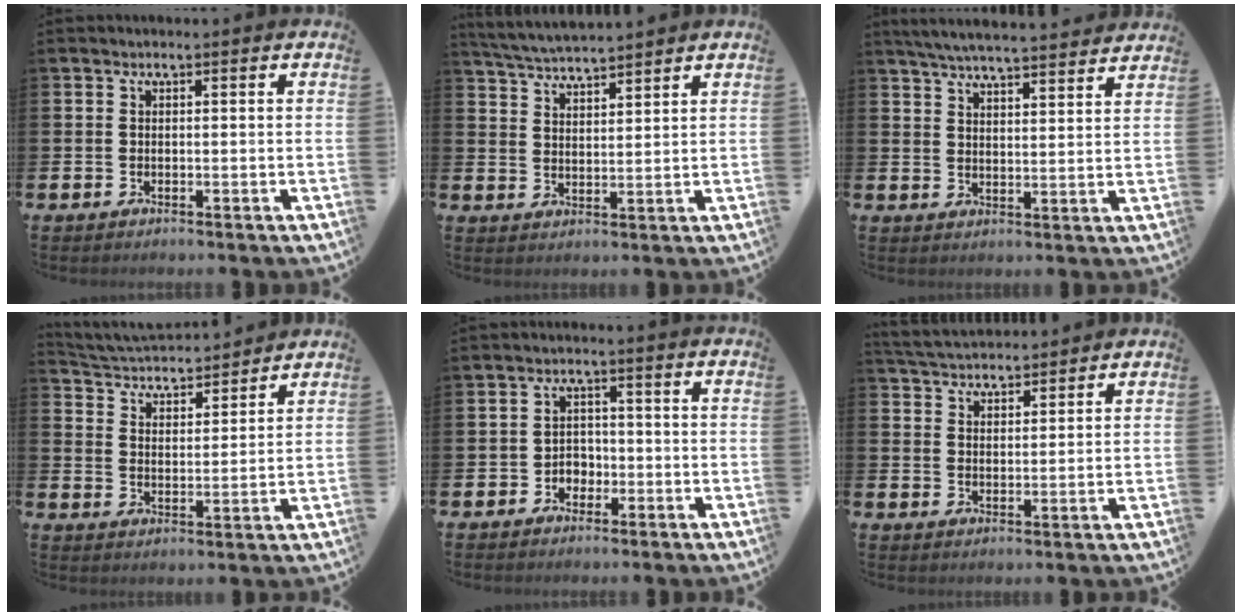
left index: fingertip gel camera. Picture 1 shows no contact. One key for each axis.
{"total": 4.4, "fx": 4.4, "fy": 0.0, "fz": 0.4, "tx": -0.025, "ty": -0.024, "tz": 0.079}
{"total": 5.8, "fx": 5.6, "fy": 0.0, "fz": 1.1, "tx": -0.033, "ty": -0.035, "tz": 0.100}
{"total": 4.0, "fx": 3.9, "fy": 0.9, "fz": 0.0, "tx": -0.020, "ty": -0.039, "tz": 0.063}
{"total": 2.7, "fx": -1.5, "fy": 2.1, "fz": 0.8, "tx": -0.014, "ty": 0.006, "tz": -0.037}
{"total": 4.3, "fx": 4.2, "fy": 0.7, "fz": 0.2, "tx": -0.018, "ty": -0.022, "tz": 0.075}